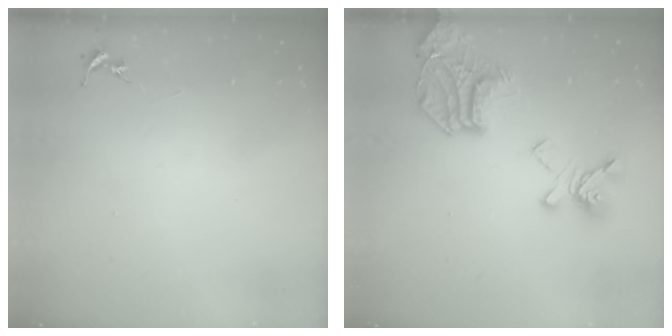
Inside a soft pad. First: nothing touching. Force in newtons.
{"total": 21.3, "press": 21.2, "slide": 1.6}